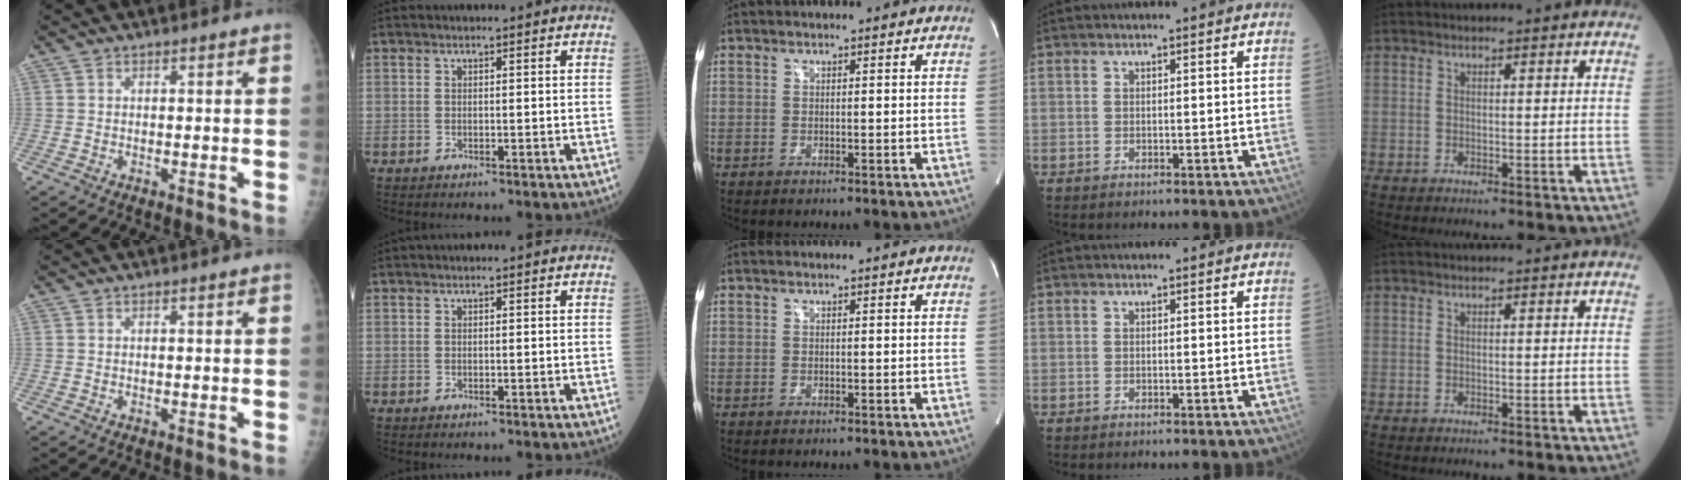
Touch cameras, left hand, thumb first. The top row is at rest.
{}